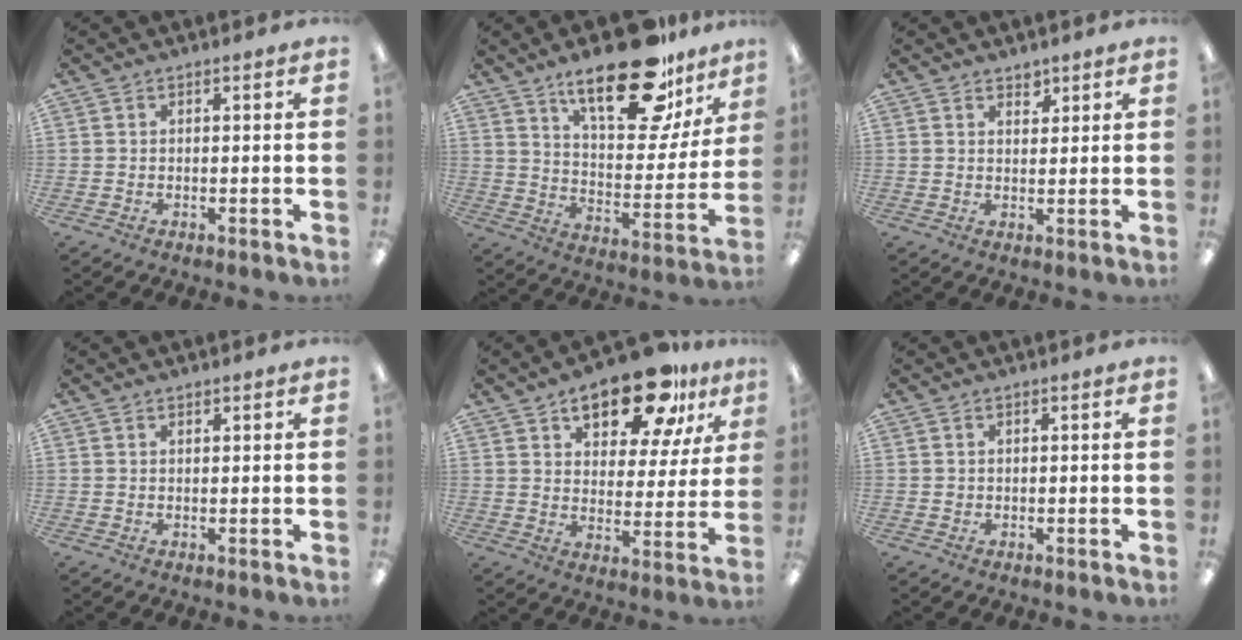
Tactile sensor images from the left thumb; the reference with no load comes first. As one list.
[{"total": 24.2, "force": [16.0, 9.9, 15.2], "torque": [-0.222, -0.088, 0.266]}, {"total": 2.5, "force": [2.2, 1.2, 0.4], "torque": [0.007, -0.014, 0.039]}, {"total": 0.8, "force": [0.8, 0.2, 0.2], "torque": [-0.004, -0.001, 0.015]}, {"total": 17.0, "force": [11.5, 7.4, 10.0], "torque": [-0.146, -0.055, 0.193]}, {"total": 0.6, "force": [0.3, 0.5, 0.0], "torque": [-0.002, 0.003, 0.005]}]